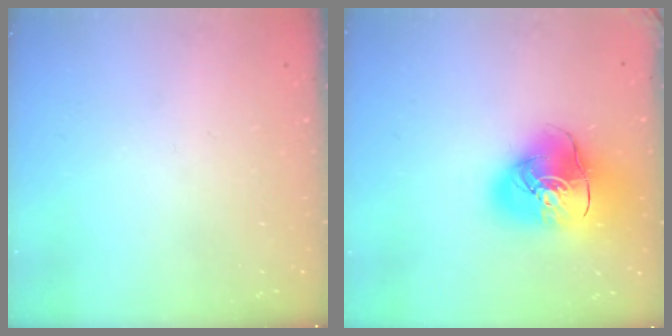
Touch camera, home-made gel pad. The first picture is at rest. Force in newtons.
{"total": 18.1, "press": 17.9, "slide": 2.7}